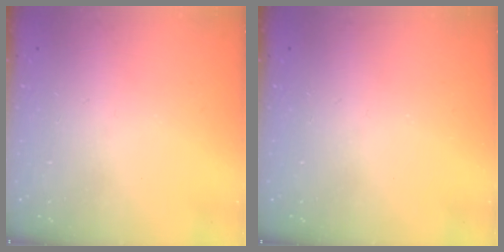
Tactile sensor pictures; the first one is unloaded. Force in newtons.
{"total": 0.0}